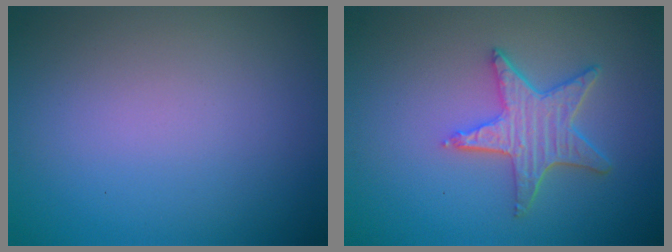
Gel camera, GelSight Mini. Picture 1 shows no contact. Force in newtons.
{"total": 4.4, "press": 3.7, "slide": 2.5}